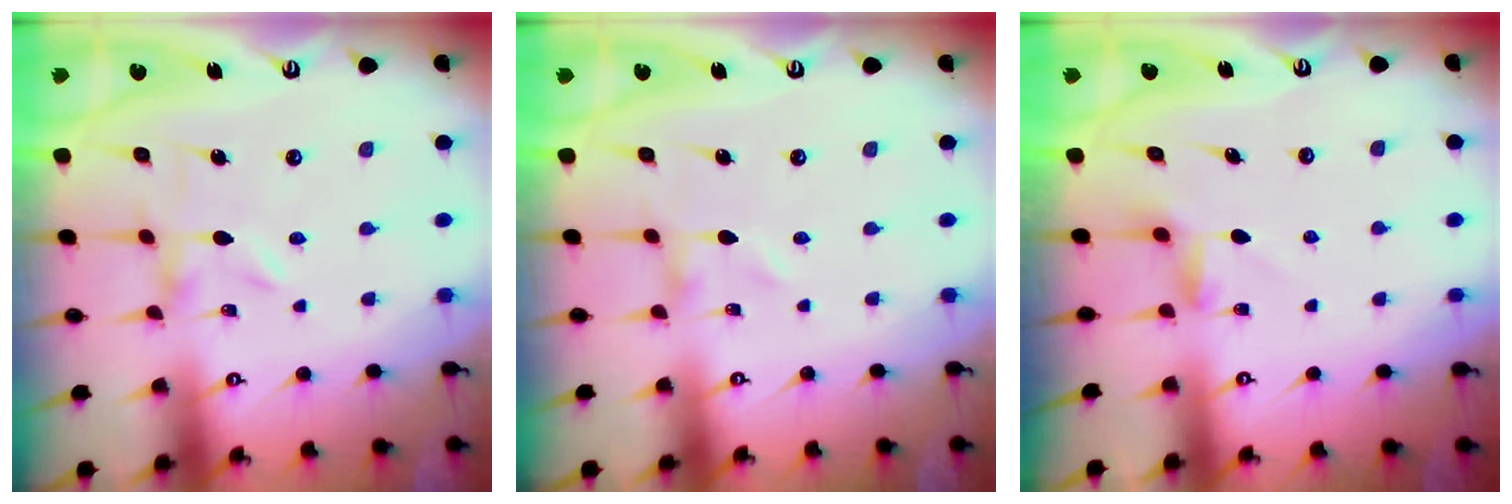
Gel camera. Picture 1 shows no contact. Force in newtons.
{"total": 0.0}
{"total": 4.6, "press": 4.6, "slide": 0.4}